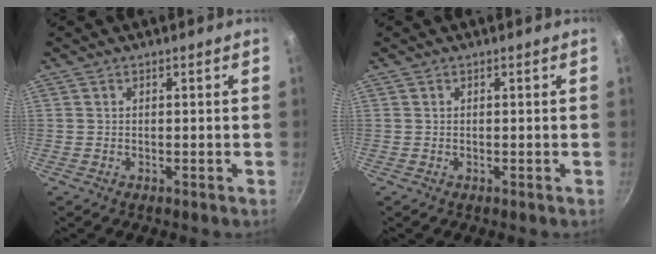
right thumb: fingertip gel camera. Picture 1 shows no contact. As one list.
[{"total": 0.0}]